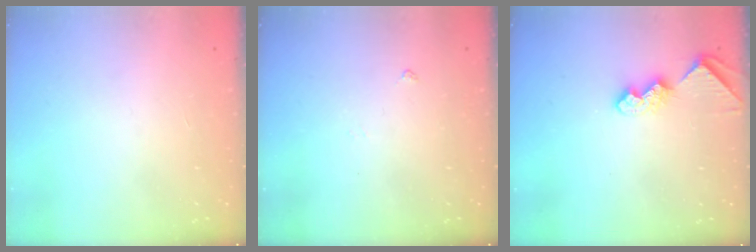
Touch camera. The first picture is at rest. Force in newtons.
{"total": 3.4, "press": 3.3, "slide": 0.5}
{"total": 6.9, "press": 6.9, "slide": 0.7}